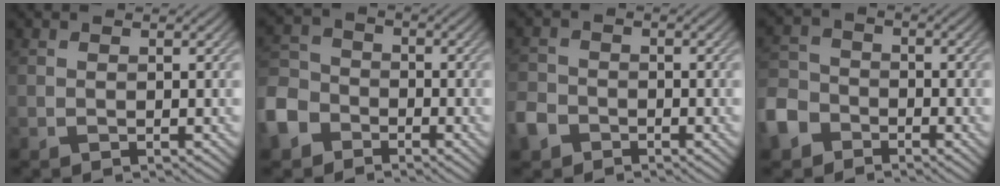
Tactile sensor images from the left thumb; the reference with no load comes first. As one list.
[{"total": 7.9, "force": [-4.5, 5.6, 3.2], "torque": [-0.100, -0.011, -0.110]}, {"total": 3.8, "force": [-2.4, 2.7, 1.2], "torque": [-0.036, -0.003, -0.057]}, {"total": 6.8, "force": [-4.1, 4.8, 2.6], "torque": [-0.076, -0.009, -0.102]}]